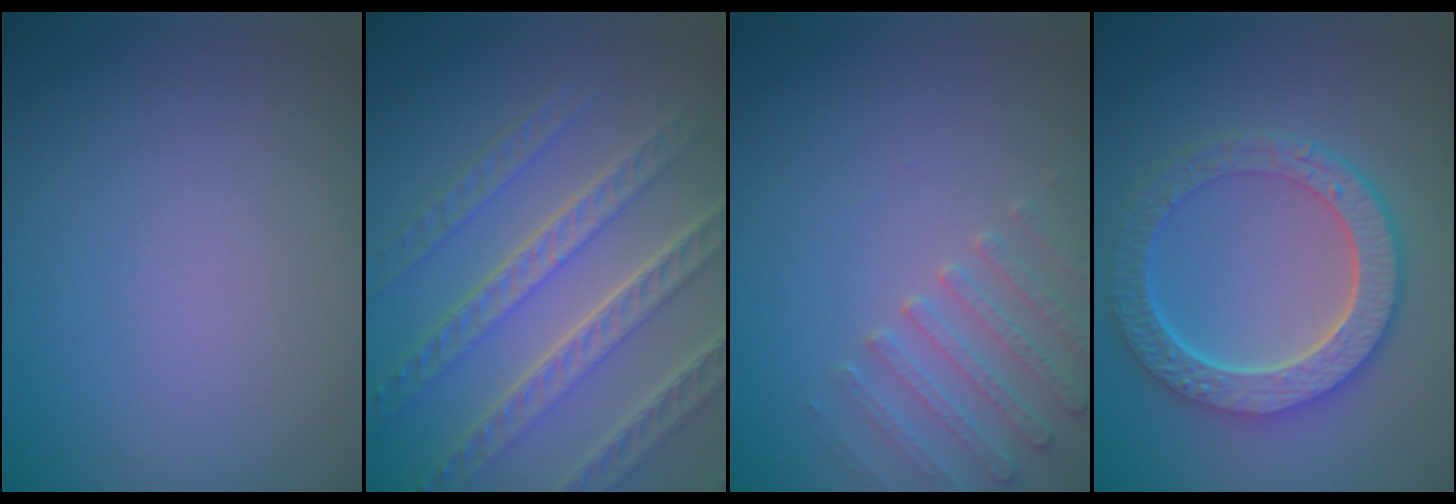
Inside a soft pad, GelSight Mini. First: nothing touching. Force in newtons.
{"total": 8.3, "press": 5.8, "slide": 5.9}
{"total": 2.6, "press": 2.6, "slide": 0.6}
{"total": 6.4, "press": 5.0, "slide": 3.9}